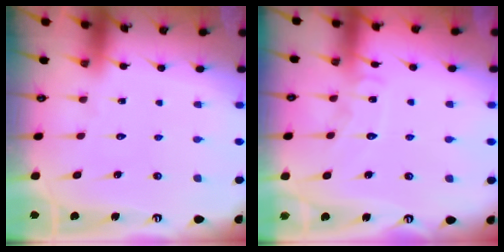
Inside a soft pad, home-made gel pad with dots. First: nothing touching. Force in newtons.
{"total": 6.5, "press": 6.5, "slide": 0.6}